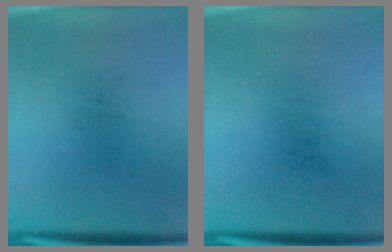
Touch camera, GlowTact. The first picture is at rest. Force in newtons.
{"total": 0.0}